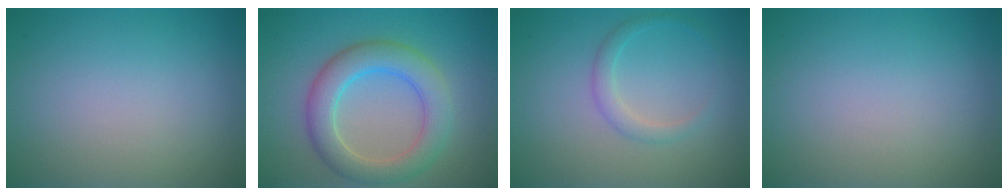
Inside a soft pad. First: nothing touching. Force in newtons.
{"total": 5.3, "press": 5.3, "slide": 0.2}
{"total": 1.6, "press": 1.6, "slide": 0.1}
{"total": 0.0}